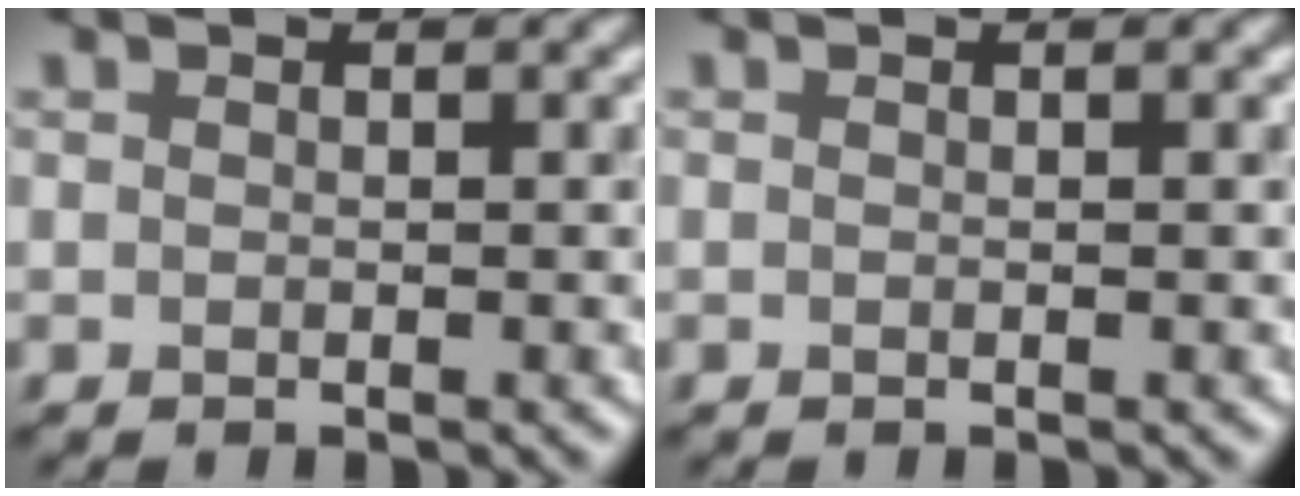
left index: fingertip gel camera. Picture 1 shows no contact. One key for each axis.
{"total": 0.0}